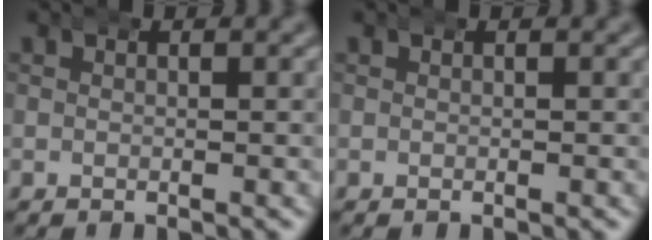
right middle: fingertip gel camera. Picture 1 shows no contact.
{"total": 0.0}